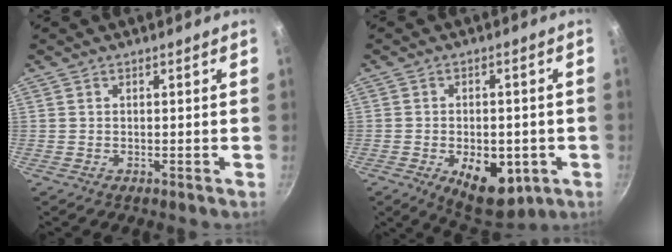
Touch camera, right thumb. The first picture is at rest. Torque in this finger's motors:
{"motor_torque": [-0.19, 0.48, 0.30, -0.27, 0.08]}